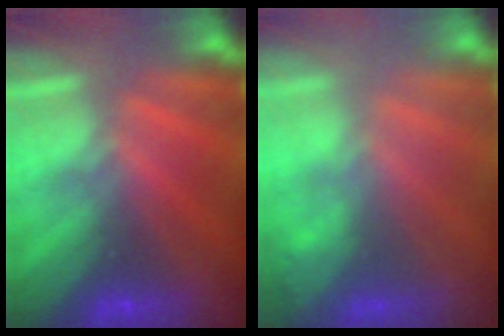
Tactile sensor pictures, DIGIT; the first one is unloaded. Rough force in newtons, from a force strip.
{"total": 1.1}